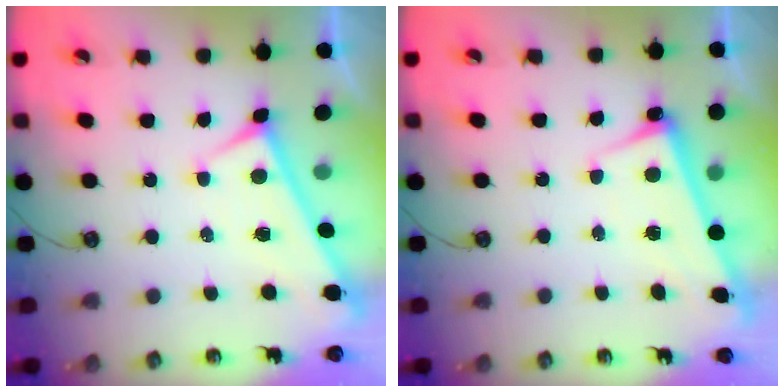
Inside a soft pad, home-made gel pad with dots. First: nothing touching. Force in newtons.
{"total": 2.8, "press": 2.7, "slide": 0.4}